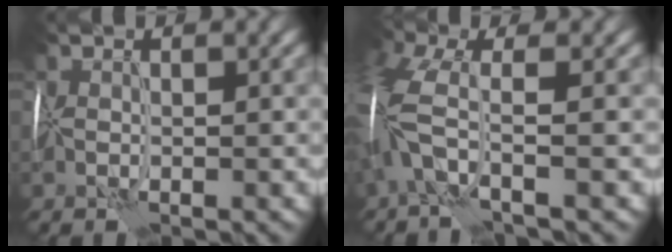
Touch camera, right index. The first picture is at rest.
{"total": 5.3, "force": [-1.0, 2.0, 4.8], "torque": [-0.131, 0.015, -0.040]}